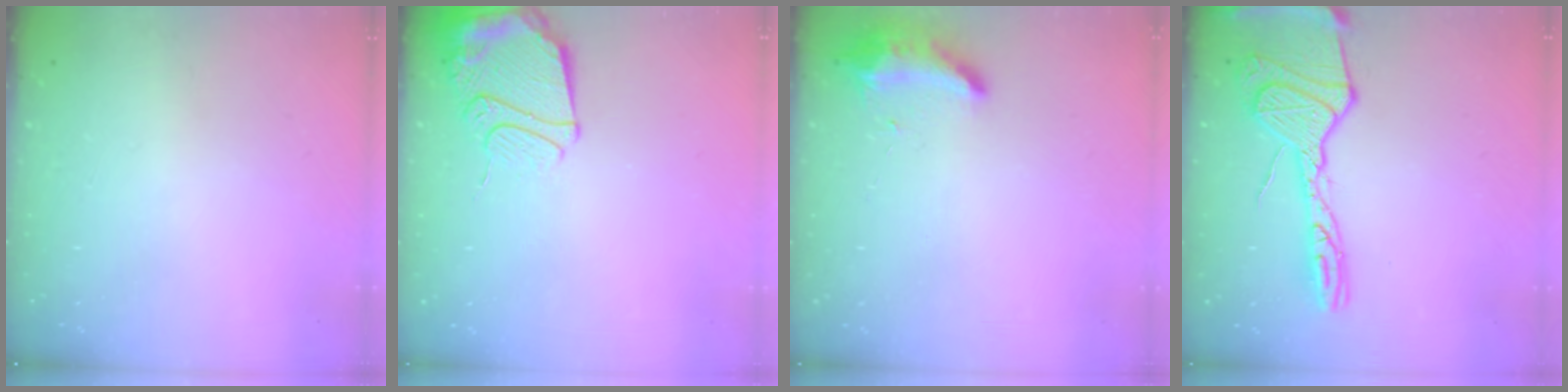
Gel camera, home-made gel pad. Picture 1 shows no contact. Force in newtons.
{"total": 13.3, "press": 13.2, "slide": 1.4}
{"total": 8.3, "press": 8.3, "slide": 0.2}
{"total": 19.1, "press": 19.0, "slide": 1.7}